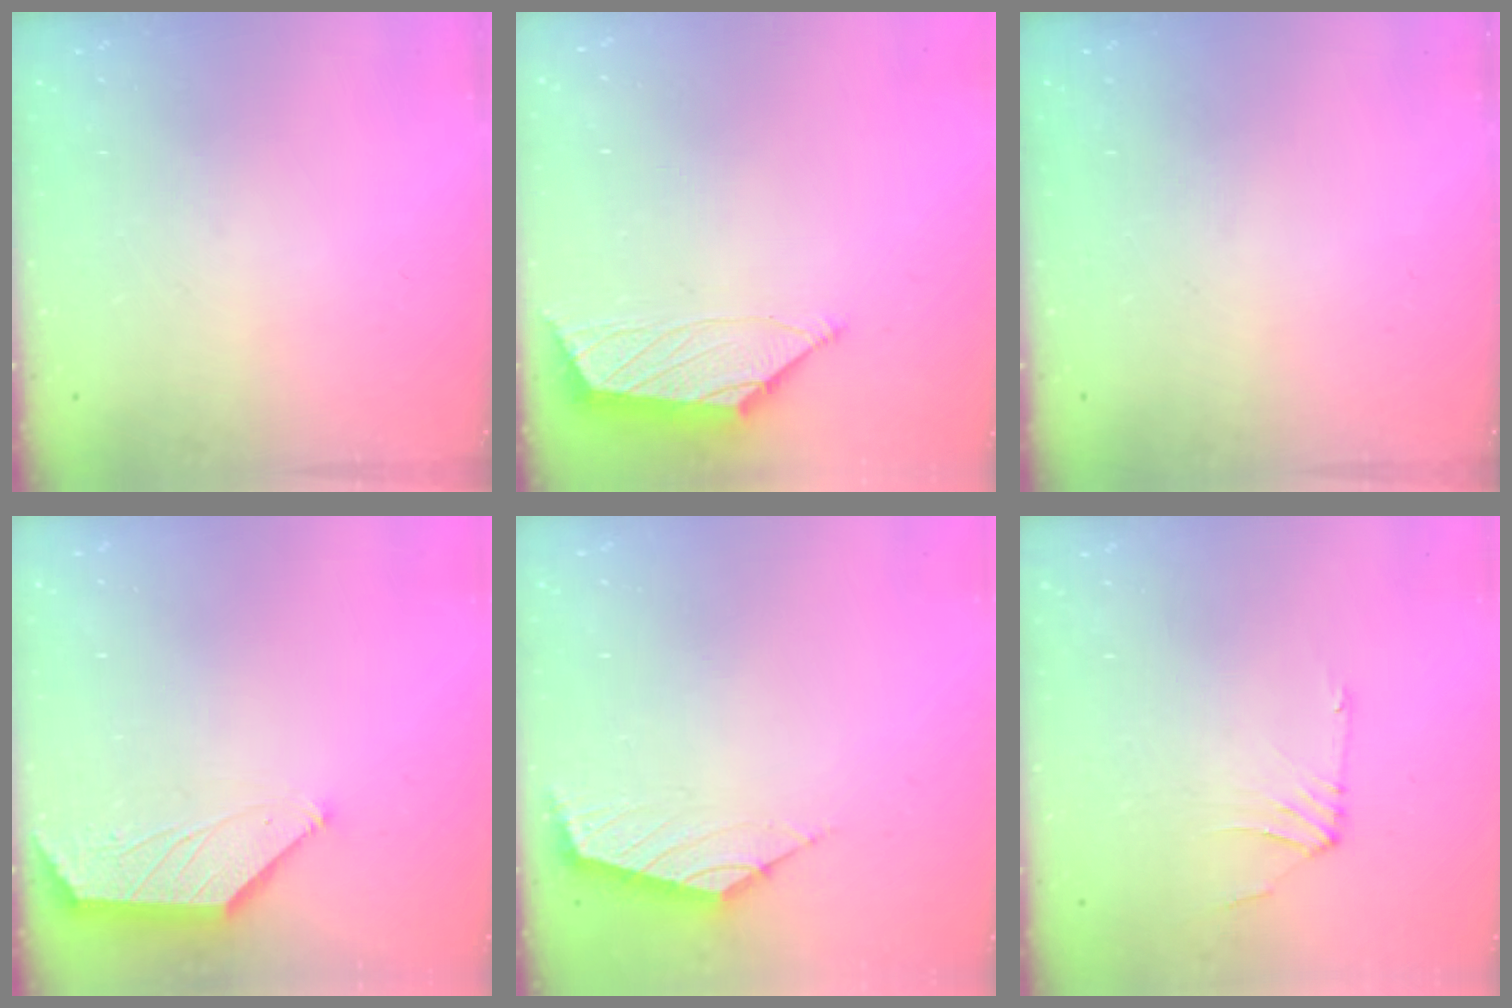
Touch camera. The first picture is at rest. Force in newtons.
{"total": 1.2, "press": 1.2, "slide": 0.2}
{"total": 0.0}
{"total": 1.6, "press": 1.6, "slide": 0.4}
{"total": 2.4, "press": 2.3, "slide": 0.6}
{"total": 1.0, "press": 0.8, "slide": 0.5}